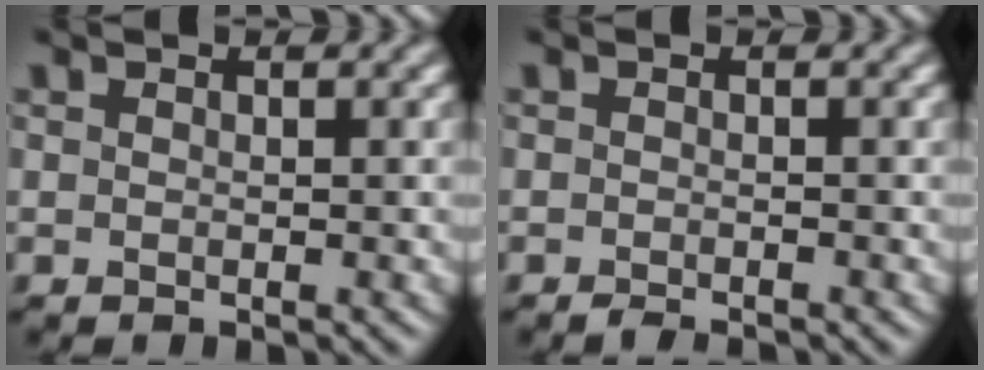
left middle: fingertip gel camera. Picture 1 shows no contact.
{"total": 0.9, "force": [-0.9, -0.1, 0.2], "torque": [-0.001, 0.003, -0.017]}